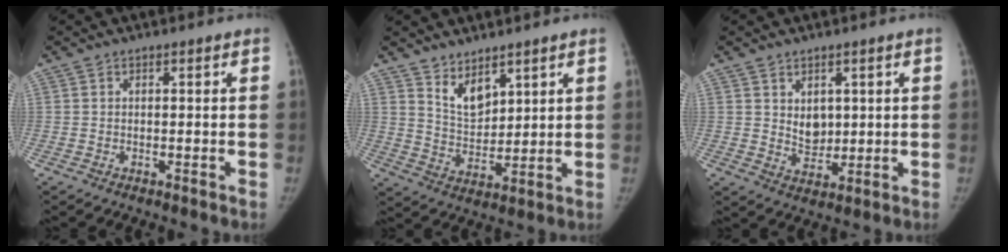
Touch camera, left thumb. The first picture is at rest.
{"total": 6.5, "force": [4.5, 3.2, 3.5], "torque": [-0.039, -0.044, 0.092]}
{"total": 4.8, "force": [1.4, 3.6, 2.9], "torque": [-0.026, -0.016, 0.034]}